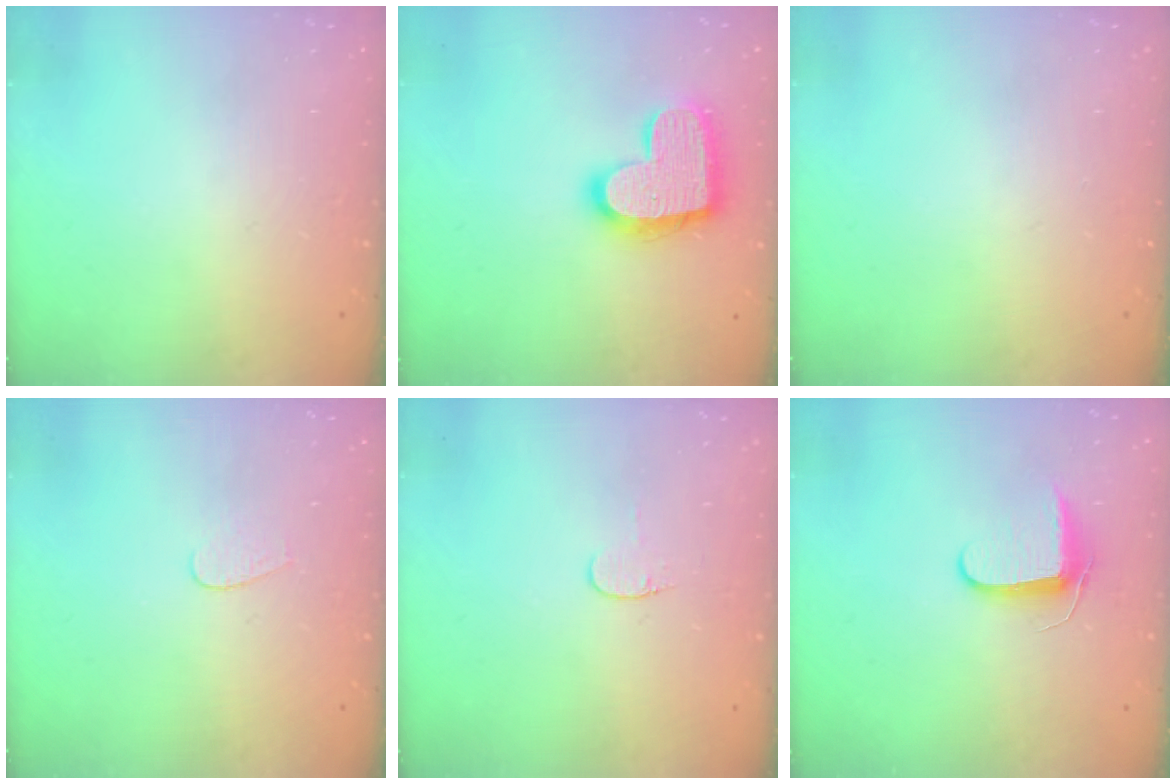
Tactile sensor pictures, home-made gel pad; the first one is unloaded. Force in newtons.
{"total": 17.0, "press": 17.0, "slide": 1.1}
{"total": 0.0}
{"total": 3.5, "press": 3.5, "slide": 0.3}
{"total": 3.4, "press": 3.3, "slide": 0.4}
{"total": 7.7, "press": 7.6, "slide": 0.8}